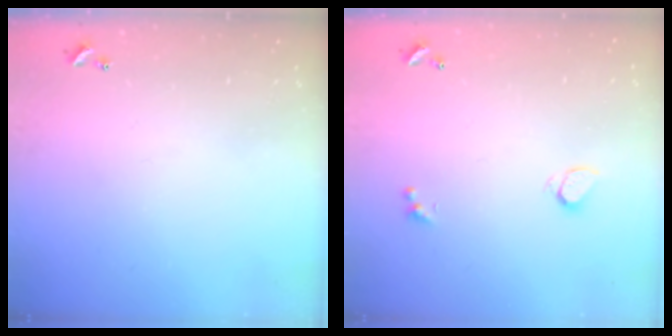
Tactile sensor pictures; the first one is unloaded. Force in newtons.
{"total": 0.6, "press": 0.5, "slide": 0.4}